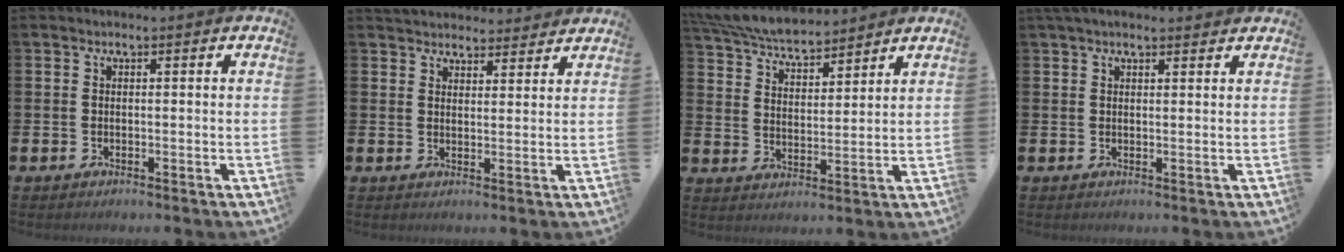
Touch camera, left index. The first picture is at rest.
{"total": 4.0, "force": [3.8, 1.0, -0.2], "torque": [-0.005, -0.017, 0.070]}
{"total": 6.4, "force": [6.2, 0.9, 1.3], "torque": [-0.051, -0.034, 0.111]}
{"total": 2.2, "force": [2.0, 0.7, 0.8], "torque": [-0.009, -0.002, 0.033]}